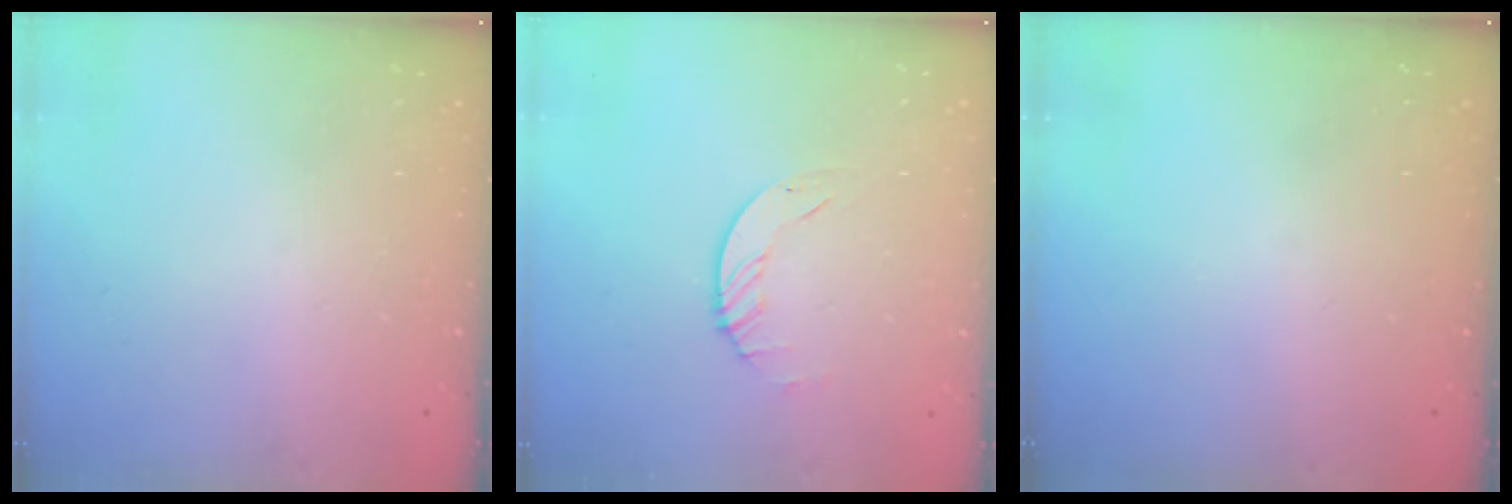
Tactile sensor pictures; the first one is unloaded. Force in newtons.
{"total": 1.9, "press": 1.9, "slide": 0.2}
{"total": 0.0}